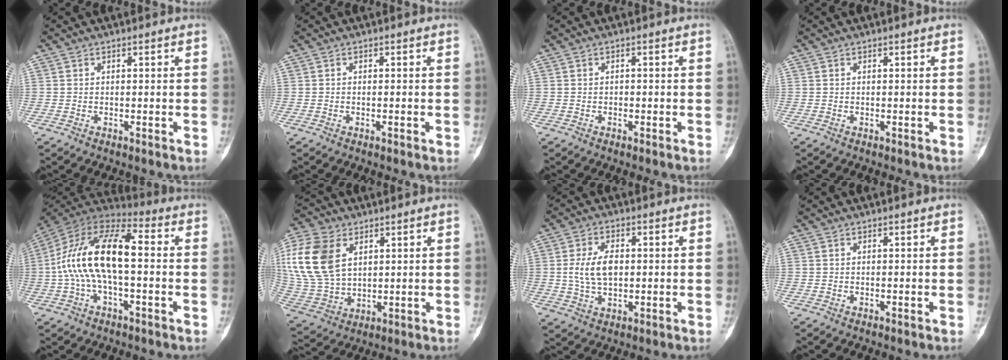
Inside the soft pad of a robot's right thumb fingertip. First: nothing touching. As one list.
[{"total": 0.7, "force": [-0.3, 0.2, 0.6], "torque": [-0.012, 0.001, -0.003]}, {"total": 0.6, "force": [-0.1, 0.5, 0.3], "torque": [-0.002, 0.003, -0.002]}, {"total": 0.0}, {"total": 17.7, "force": [-0.2, 8.0, 15.8], "torque": [-0.308, 0.047, -0.013]}, {"total": 17.8, "force": [5.8, 11.8, 11.9], "torque": [-0.260, -0.014, 0.121]}, {"total": 7.7, "force": [0.5, 4.6, 6.1], "torque": [-0.117, 0.003, 0.012]}, {"total": 0.0}]